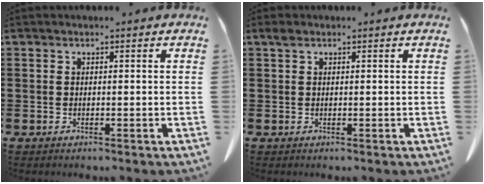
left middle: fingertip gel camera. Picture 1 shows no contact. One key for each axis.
{"total": 0.8, "fx": 0.5, "fy": 0.5, "fz": 0.5, "tx": -0.004, "ty": -0.001, "tz": 0.009}